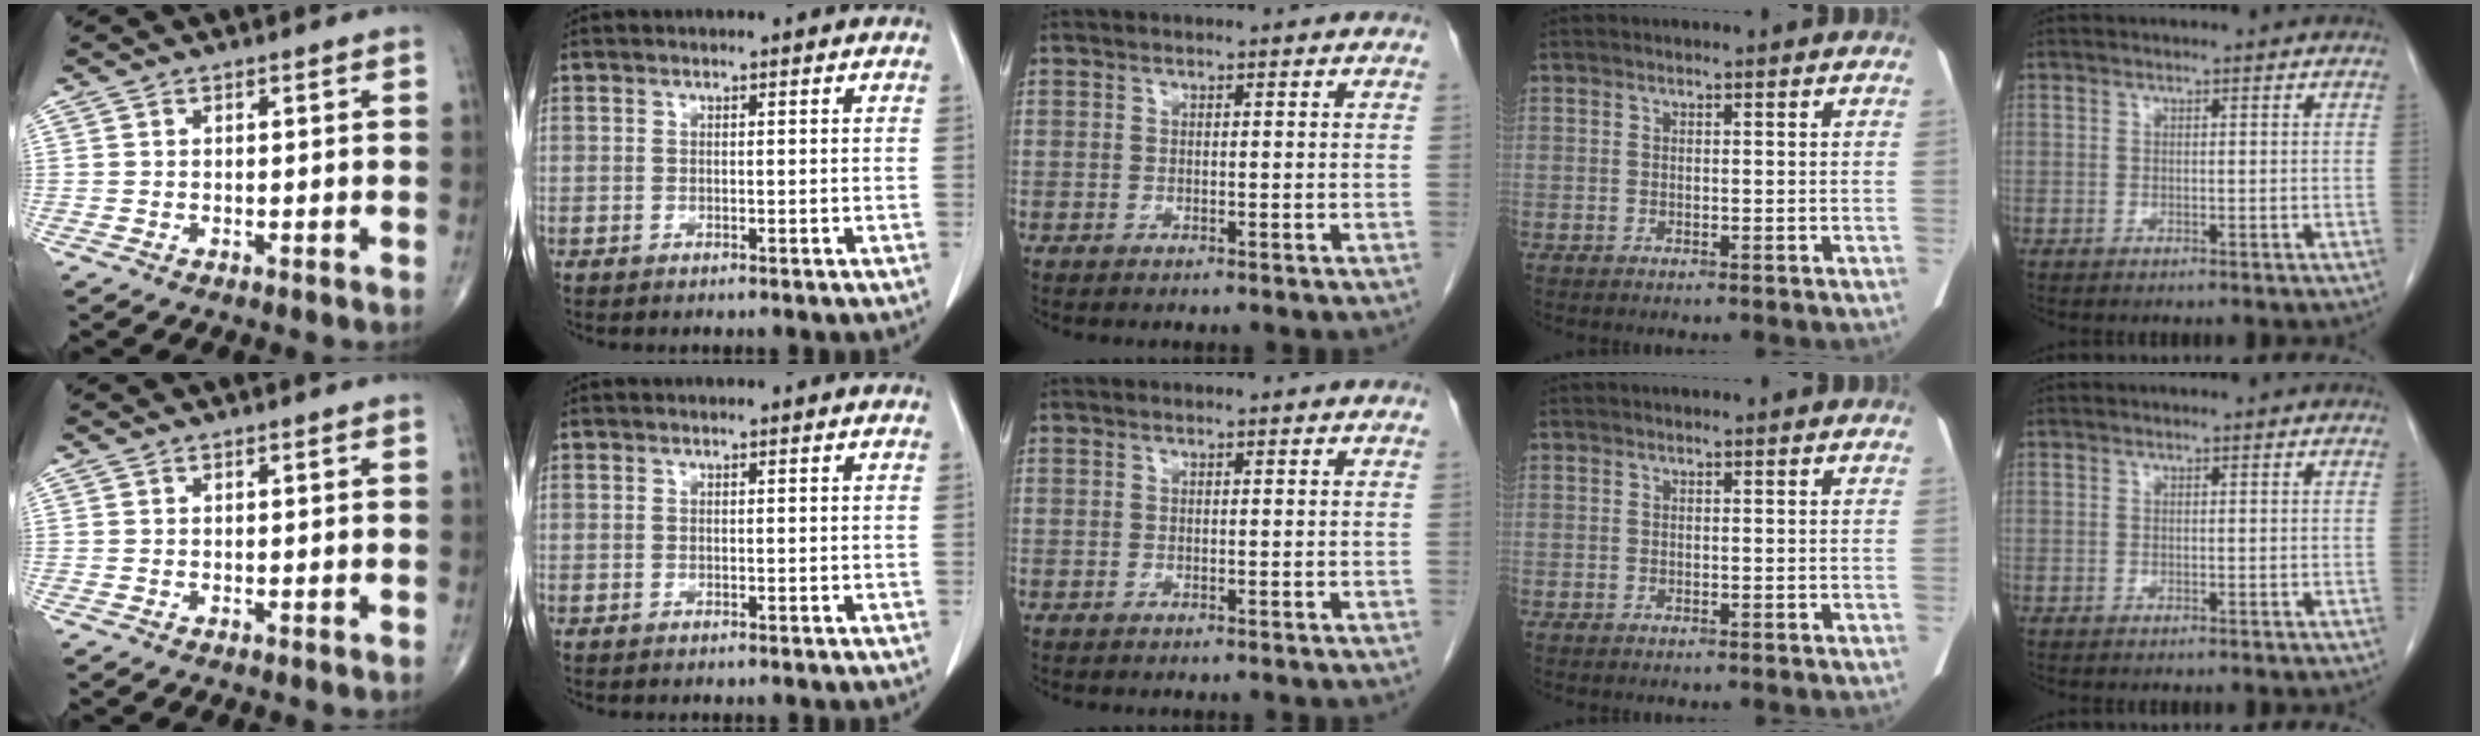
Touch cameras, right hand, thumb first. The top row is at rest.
{}